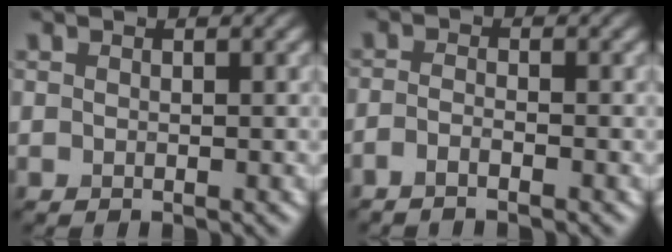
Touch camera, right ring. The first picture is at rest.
{"total": 1.4, "force": [-1.0, 0.3, 0.9], "torque": [-0.017, -0.005, -0.025]}